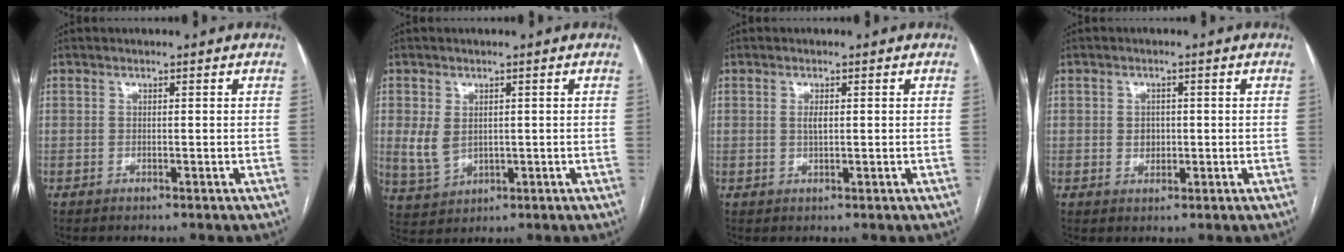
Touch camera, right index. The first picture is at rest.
{"total": 4.9, "force": [0.5, 3.6, 3.3], "torque": [-0.076, 0.001, 0.025]}
{"total": 1.5, "force": [0.2, 0.5, 1.3], "torque": [-0.028, 0.000, 0.005]}
{"total": 2.5, "force": [0.0, 2.0, 1.4], "torque": [-0.019, 0.002, 0.004]}